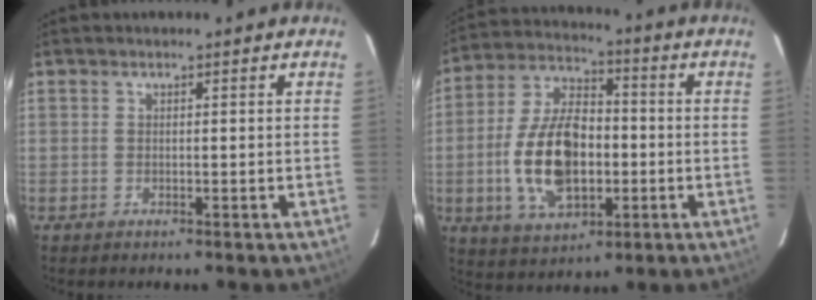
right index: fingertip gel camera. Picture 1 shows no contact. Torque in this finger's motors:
{"motor_torque": [2.14, 0.00, 0.87, 0.19]}